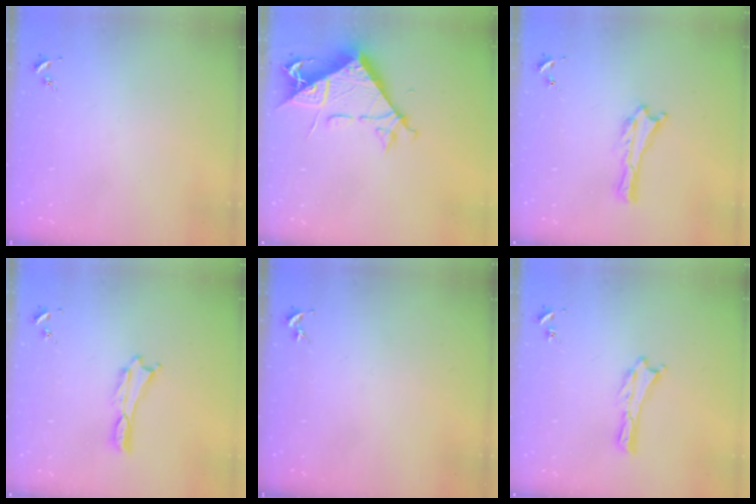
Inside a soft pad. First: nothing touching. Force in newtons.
{"total": 9.8, "press": 9.7, "slide": 0.9}
{"total": 0.0}
{"total": 0.0}
{"total": 0.0}
{"total": 0.0}